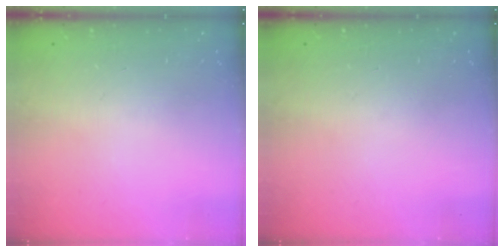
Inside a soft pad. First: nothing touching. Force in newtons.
{"total": 0.0}